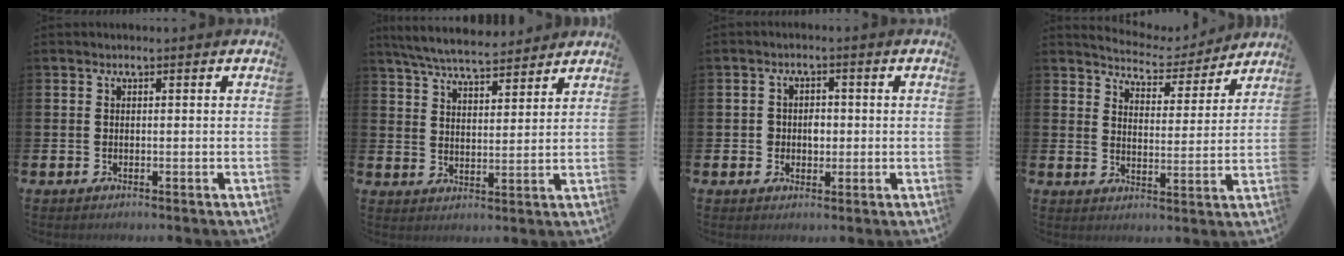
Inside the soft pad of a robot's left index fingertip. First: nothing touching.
{"total": 6.9, "force": [6.6, 1.0, 1.8], "torque": [-0.061, -0.024, 0.120]}
{"total": 2.4, "force": [0.0, 2.1, 1.0], "torque": [-0.008, 0.004, -0.009]}
{"total": 5.3, "force": [5.2, 1.1, 0.2], "torque": [-0.027, -0.041, 0.088]}